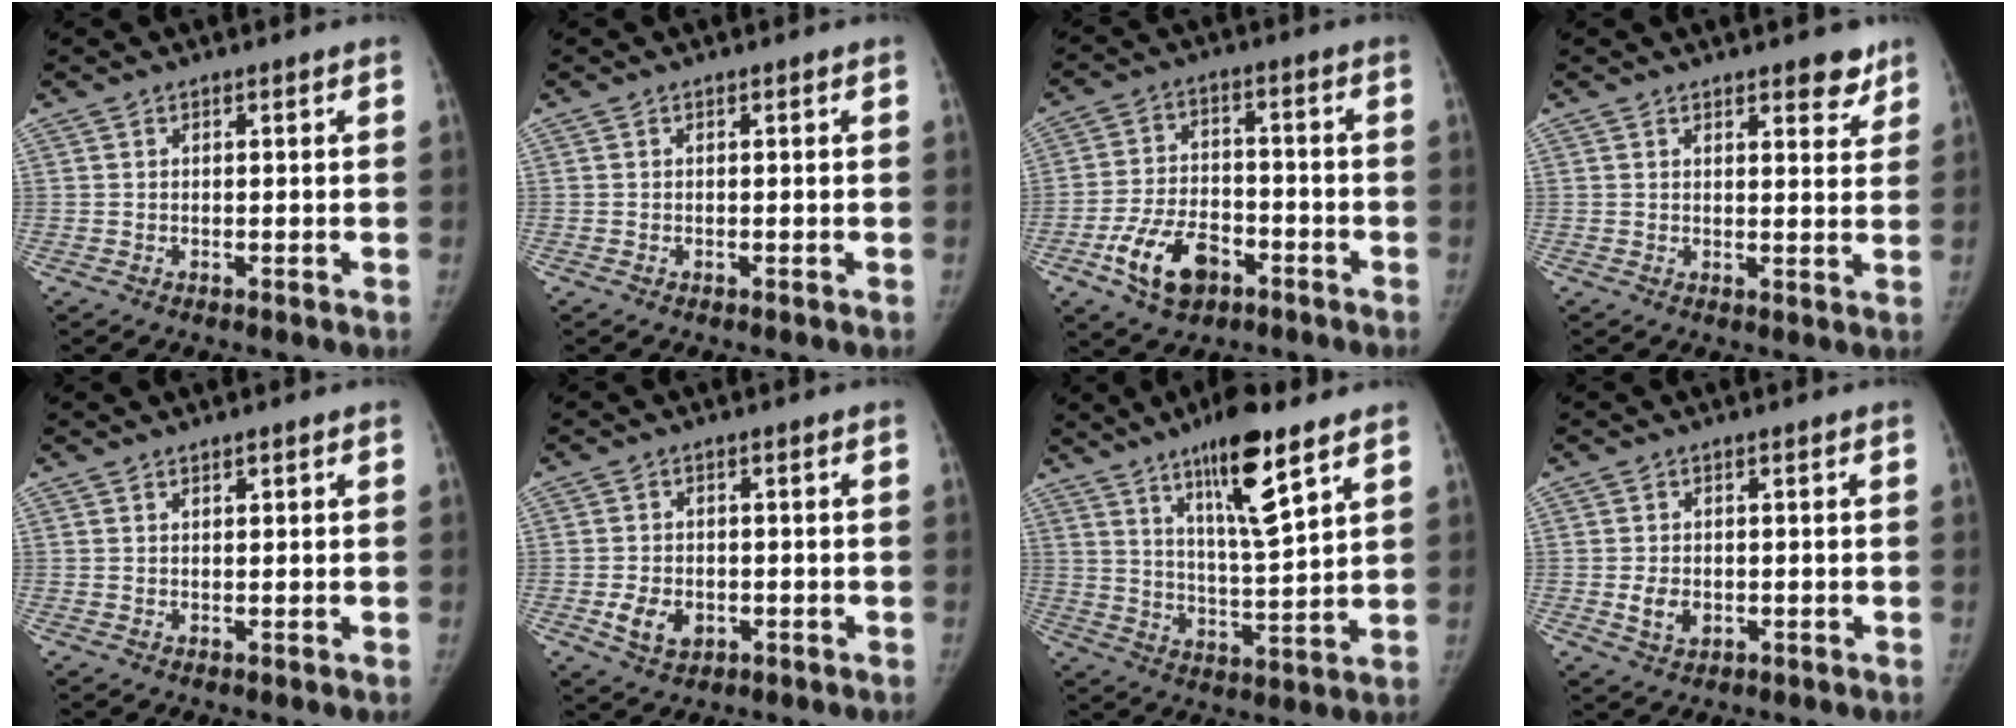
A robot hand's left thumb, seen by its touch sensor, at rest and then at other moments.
{"total": 0.0}
{"total": 11.3, "force": [-5.6, 6.9, 7.0], "torque": [-0.118, 0.026, -0.097]}
{"total": 5.1, "force": [3.6, 2.0, 3.0], "torque": [-0.012, -0.020, 0.044]}
{"total": 0.8, "force": [0.6, 0.3, 0.5], "torque": [-0.005, -0.003, 0.011]}
{"total": 5.3, "force": [-1.5, 3.9, 3.3], "torque": [-0.053, 0.001, -0.019]}
{"total": 14.1, "force": [8.4, 2.5, 11.1], "torque": [-0.177, -0.049, 0.143]}
{"total": 3.6, "force": [-0.5, 2.7, 2.4], "torque": [-0.039, -0.002, -0.002]}